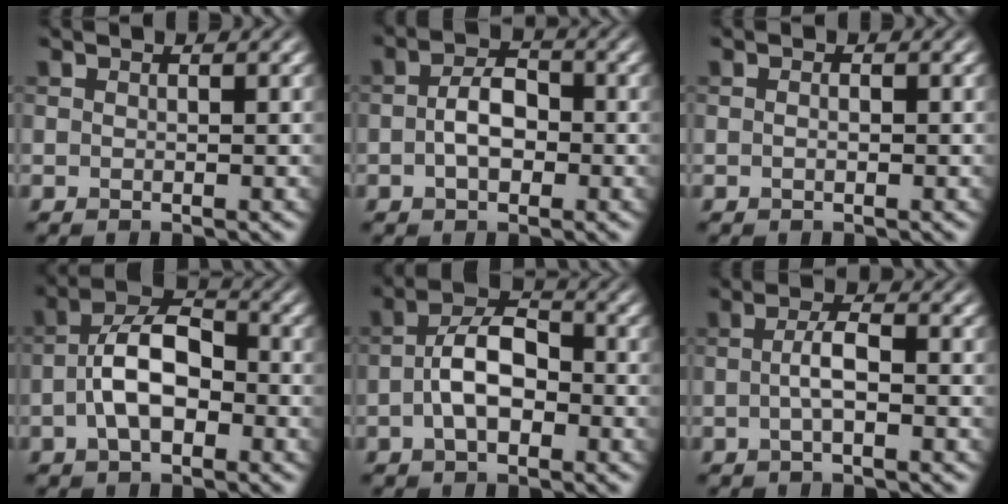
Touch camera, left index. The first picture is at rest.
{"total": 3.5, "force": [-0.6, 2.1, 2.7], "torque": [-0.051, 0.004, -0.015]}
{"total": 0.6, "force": [-0.1, 0.3, 0.5], "torque": [-0.011, -0.001, -0.002]}
{"total": 5.9, "force": [-1.7, 3.0, 4.8], "torque": [-0.083, 0.017, -0.037]}
{"total": 4.9, "force": [-1.3, 2.6, 4.0], "torque": [-0.071, 0.011, -0.030]}
{"total": 2.4, "force": [-0.4, 0.7, 2.3], "torque": [-0.046, 0.003, -0.011]}